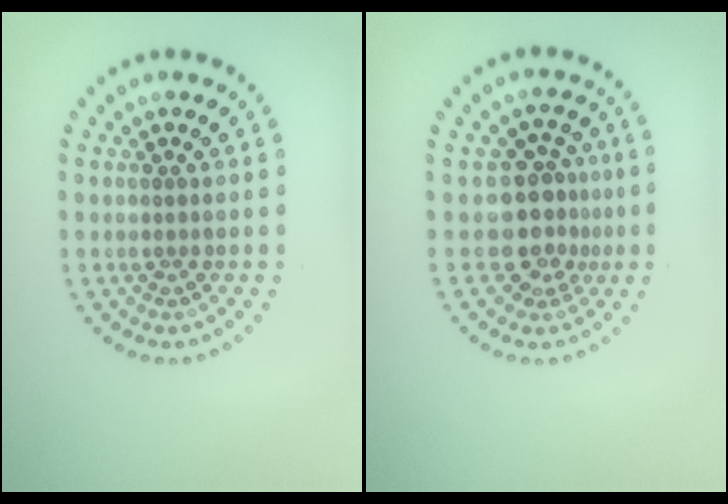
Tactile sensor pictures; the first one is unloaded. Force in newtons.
{"total": 4.0, "press": 3.3, "slide": 2.3}